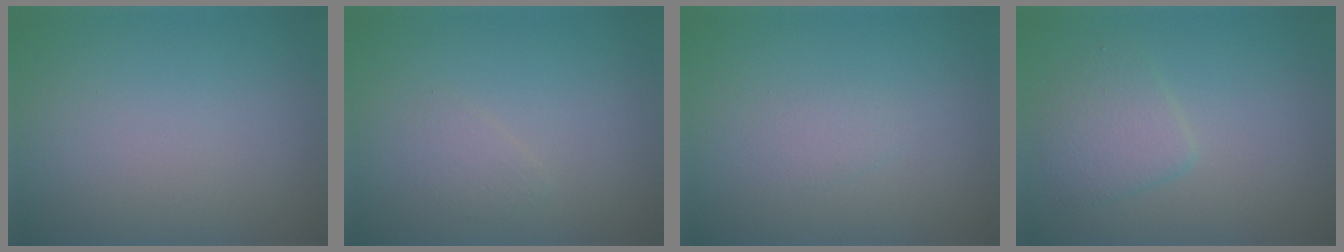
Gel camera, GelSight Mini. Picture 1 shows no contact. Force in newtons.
{"total": 0.9, "press": 0.9, "slide": 0.0}
{"total": 0.8, "press": 0.8, "slide": 0.0}
{"total": 2.4, "press": 2.4, "slide": 0.1}